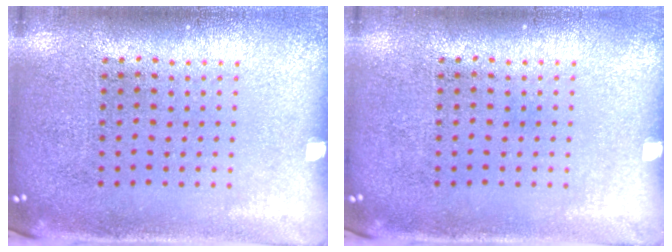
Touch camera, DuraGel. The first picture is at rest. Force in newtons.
{"total": 0.0}